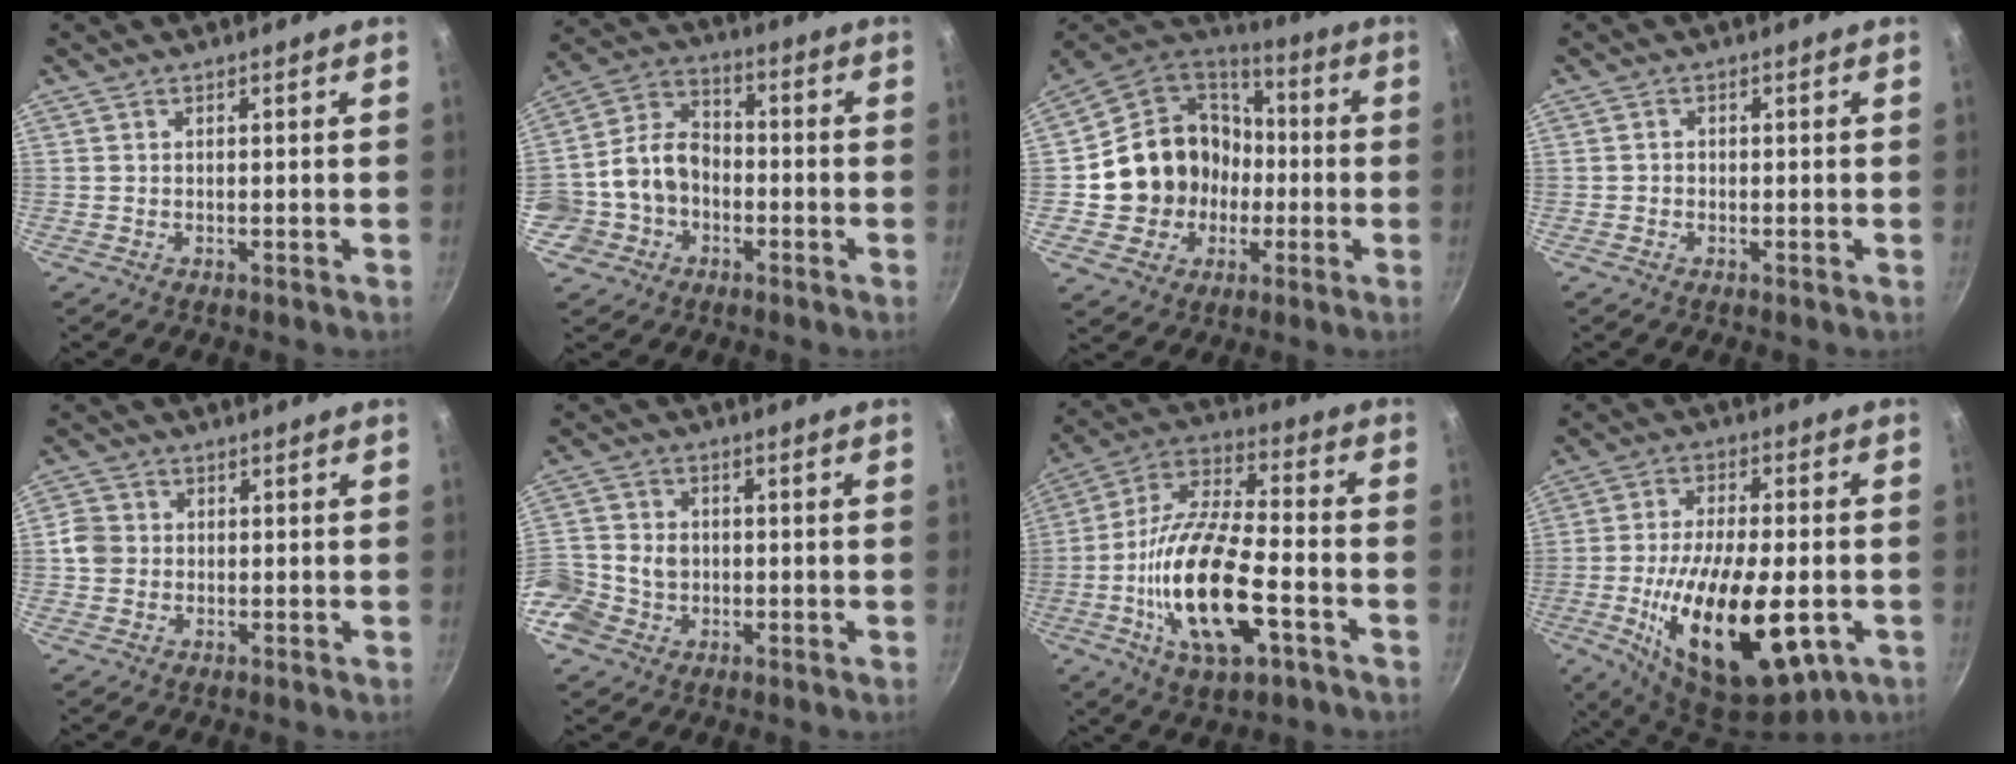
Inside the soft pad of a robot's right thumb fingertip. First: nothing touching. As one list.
[{"total": 10.9, "force": [-2.6, 9.2, 5.2], "torque": [-0.071, 0.043, -0.058]}, {"total": 18.6, "force": [-1.8, 16.9, 7.4], "torque": [-0.096, 0.043, -0.019]}, {"total": 0.9, "force": [-0.4, 0.8, 0.2], "torque": [-0.002, 0.002, -0.010]}, {"total": 4.0, "force": [-0.2, 3.7, 1.5], "torque": [-0.012, 0.010, -0.011]}, {"total": 13.1, "force": [-2.8, 11.4, 5.7], "torque": [-0.125, 0.036, -0.060]}, {"total": 20.8, "force": [-6.3, 8.5, 17.9], "torque": [-0.339, 0.025, -0.128]}, {"total": 22.9, "force": [-6.2, 10.0, 19.7], "torque": [-0.326, 0.006, -0.093]}]